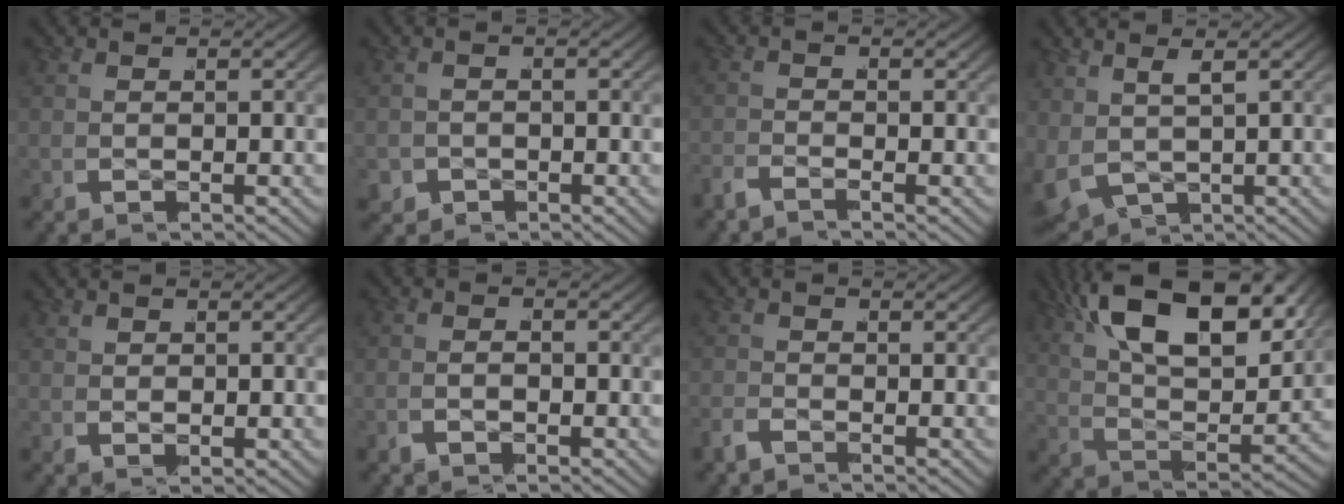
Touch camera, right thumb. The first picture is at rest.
{"total": 2.1, "force": [-1.5, 1.5, 0.1], "torque": [-0.012, -0.016, -0.017]}
{"total": 1.7, "force": [-1.3, -1.0, -0.4], "torque": [0.014, 0.011, -0.042]}
{"total": 4.7, "force": [-1.1, 3.6, 2.8], "torque": [-0.072, -0.025, 0.006]}
{"total": 0.8, "force": [0.6, 0.2, 0.4], "torque": [-0.005, 0.000, 0.015]}
{"total": 0.9, "force": [-0.8, 0.1, 0.4], "torque": [-0.004, 0.004, -0.022]}
{"total": 1.2, "force": [-0.9, -0.6, -0.4], "torque": [0.008, 0.007, -0.029]}
{"total": 12.5, "force": [5.4, 5.9, 9.6], "torque": [-0.188, 0.004, 0.086]}